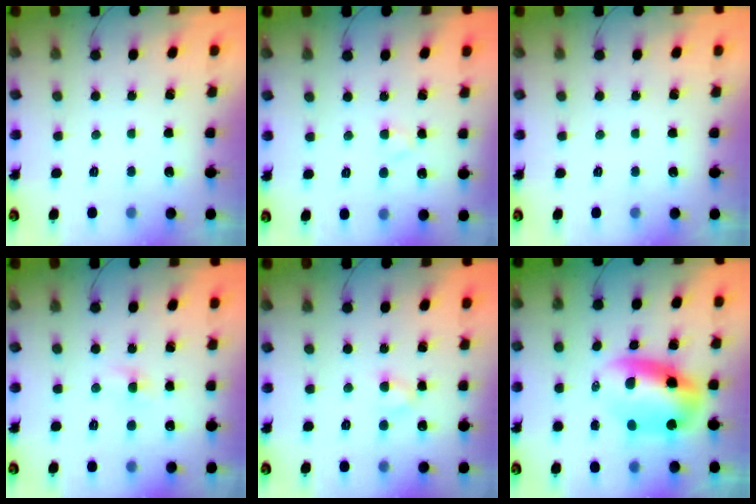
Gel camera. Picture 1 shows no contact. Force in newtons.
{"total": 1.8, "press": 1.5, "slide": 0.9}
{"total": 0.0}
{"total": 1.4, "press": 1.1, "slide": 0.8}
{"total": 4.0, "press": 3.8, "slide": 1.2}
{"total": 9.8, "press": 9.5, "slide": 2.4}